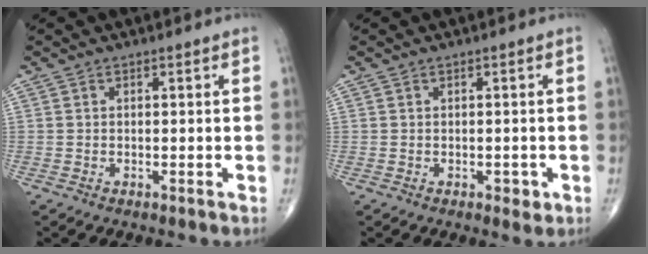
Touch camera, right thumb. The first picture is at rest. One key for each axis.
{"total": 1.6, "fx": -0.4, "fy": 1.0, "fz": 1.2, "tx": -0.007, "ty": -0.001, "tz": -0.005}